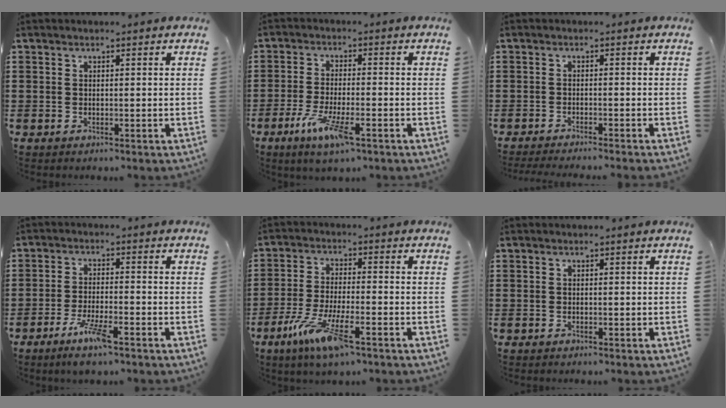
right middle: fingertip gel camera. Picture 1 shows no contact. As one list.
[{"total": 6.9, "force": [-3.4, 1.7, 5.8], "torque": [-0.122, -0.013, -0.061]}, {"total": 1.7, "force": [-1.6, -0.4, 0.5], "torque": [-0.008, -0.002, -0.030]}, {"total": 5.2, "force": [-3.4, 0.7, 3.9], "torque": [-0.081, -0.007, -0.063]}, {"total": 8.9, "force": [-4.7, 1.7, 7.3], "torque": [-0.159, -0.013, -0.087]}, {"total": 0.0}]